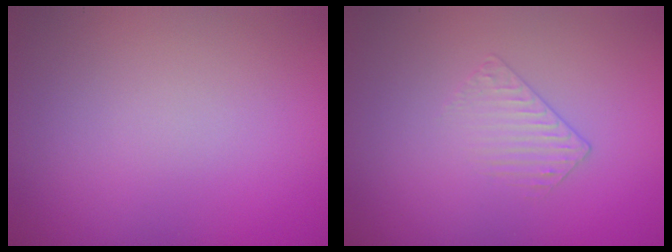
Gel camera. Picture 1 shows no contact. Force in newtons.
{"total": 1.0, "press": 0.3, "slide": 1.0}